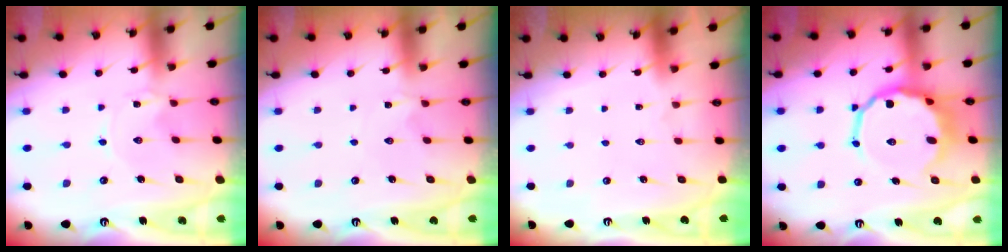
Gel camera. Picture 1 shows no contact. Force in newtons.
{"total": 0.0}
{"total": 1.6, "press": 1.6, "slide": 0.1}
{"total": 12.4, "press": 11.9, "slide": 3.3}